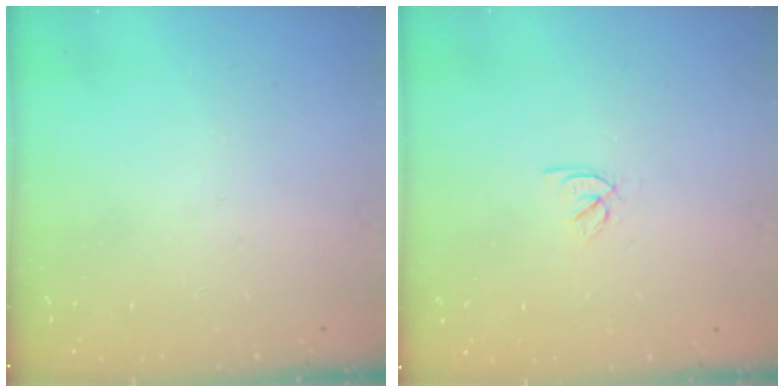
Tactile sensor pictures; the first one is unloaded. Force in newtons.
{"total": 2.5, "press": 2.4, "slide": 0.7}